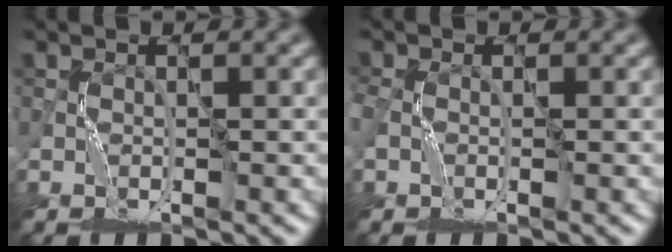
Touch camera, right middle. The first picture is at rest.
{"total": 1.4, "force": [-0.1, 1.1, 0.9], "torque": [-0.028, 0.000, -0.008]}